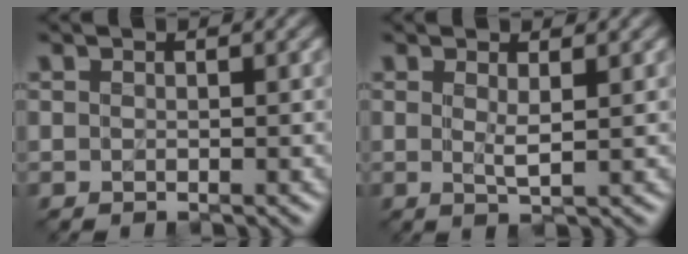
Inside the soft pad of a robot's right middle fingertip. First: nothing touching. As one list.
[{"total": 1.0, "force": [0.2, -0.3, 0.9], "torque": [-0.019, -0.002, 0.006]}]